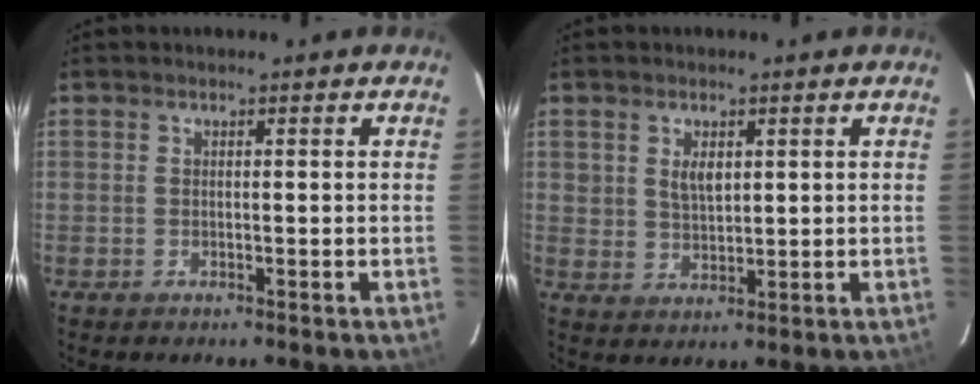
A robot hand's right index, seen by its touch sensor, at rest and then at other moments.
{"total": 3.9, "force": [1.5, 2.6, 2.5], "torque": [-0.042, 0.002, 0.033]}